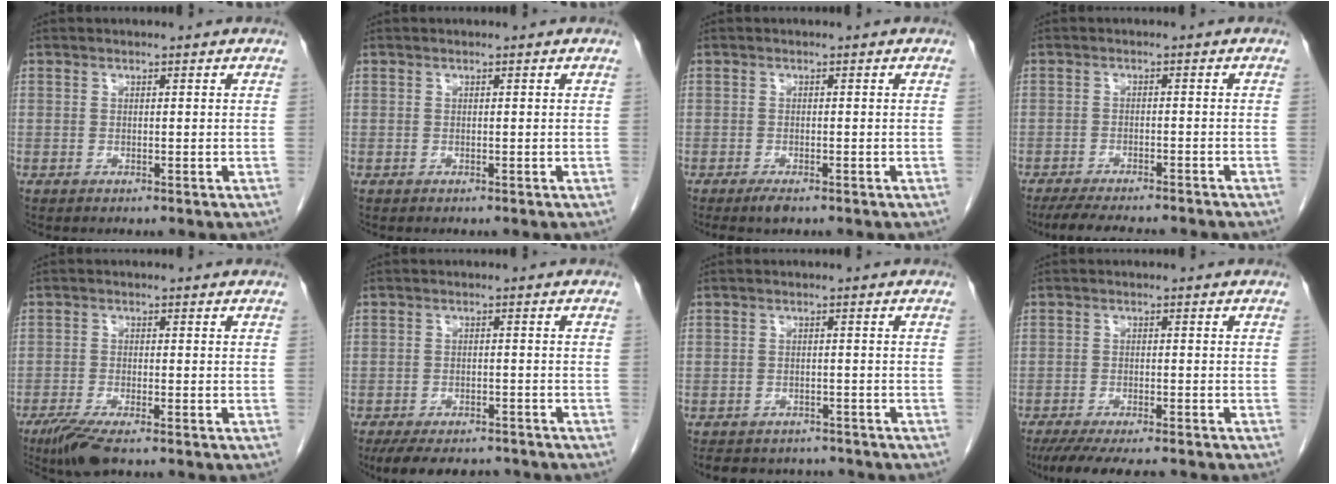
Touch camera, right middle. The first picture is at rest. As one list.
[{"total": 0.0}, {"total": 1.9, "force": [-1.4, 0.4, 1.2], "torque": [-0.024, -0.005, -0.023]}, {"total": 11.5, "force": [-10.0, 1.9, 5.4], "torque": [-0.076, -0.014, -0.136]}, {"total": 5.5, "force": [-4.0, 0.7, 3.7], "torque": [-0.071, -0.015, -0.071]}, {"total": 11.2, "force": [-9.7, 3.6, 4.3], "torque": [-0.077, -0.004, -0.130]}, {"total": 8.6, "force": [-7.7, 3.2, 1.8], "torque": [-0.032, 0.006, -0.094]}, {"total": 11.3, "force": [-9.8, 1.7, 5.5], "torque": [-0.080, -0.021, -0.139]}]